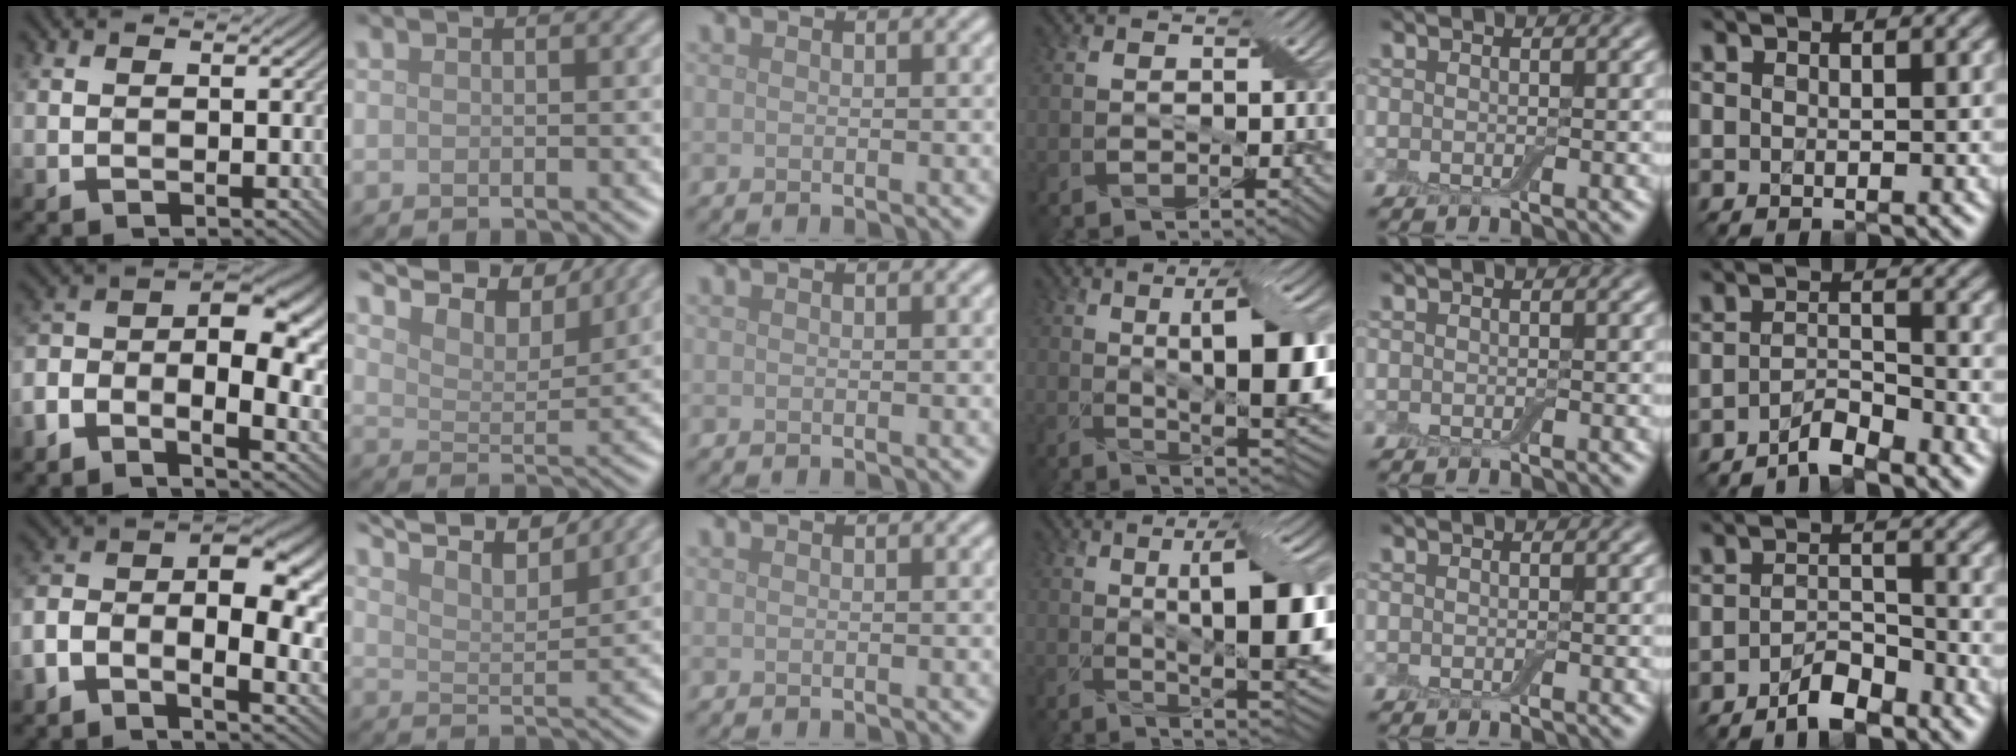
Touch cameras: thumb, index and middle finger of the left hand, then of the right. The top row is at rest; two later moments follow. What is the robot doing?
{"motion": "insert", "object": "backpack"}